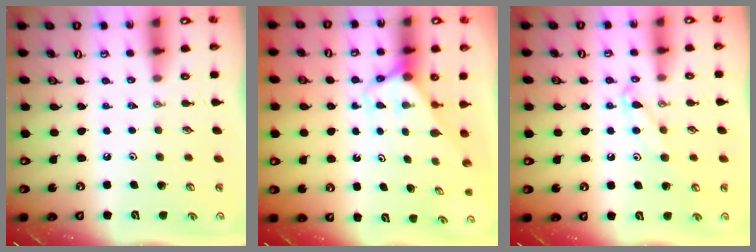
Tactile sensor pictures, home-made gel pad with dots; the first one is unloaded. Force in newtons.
{"total": 2.8, "press": 2.8, "slide": 0.1}
{"total": 6.5, "press": 6.5, "slide": 0.7}